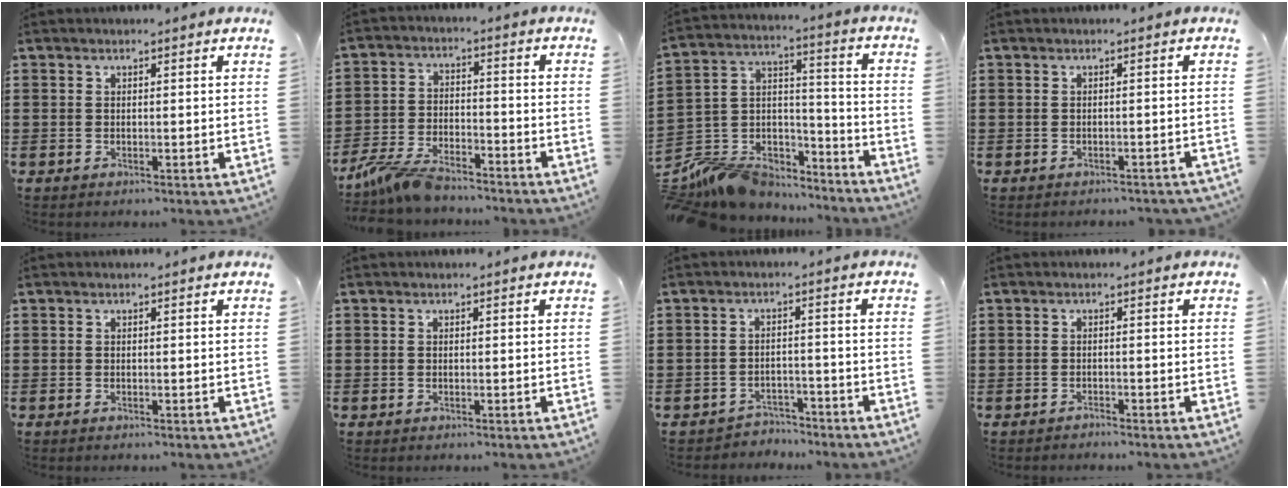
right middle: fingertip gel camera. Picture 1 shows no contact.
{"total": 7.1, "force": [-6.4, 1.5, 2.6], "torque": [-0.064, 0.005, -0.126]}
{"total": 9.5, "force": [-8.6, 3.8, 1.0], "torque": [-0.035, 0.007, -0.165]}
{"total": 0.8, "force": [-0.7, 0.1, 0.1], "torque": [-0.005, -0.003, -0.015]}
{"total": 0.0}
{"total": 0.0}
{"total": 2.9, "force": [-2.9, 0.5, -0.2], "torque": [-0.007, 0.000, -0.063]}
{"total": 0.8, "force": [-0.8, 0.0, 0.0], "torque": [-0.003, -0.001, -0.017]}